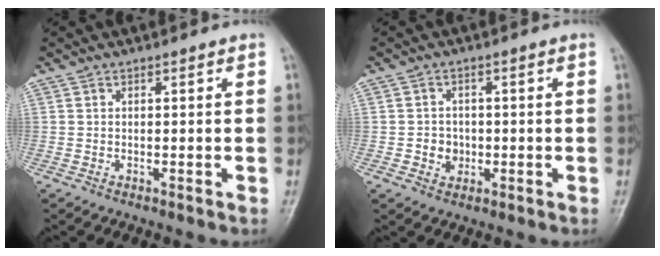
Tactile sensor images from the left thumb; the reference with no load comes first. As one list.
[{"total": 3.2, "force": [-0.3, 3.0, 1.2], "torque": [0.002, 0.006, -0.002]}]